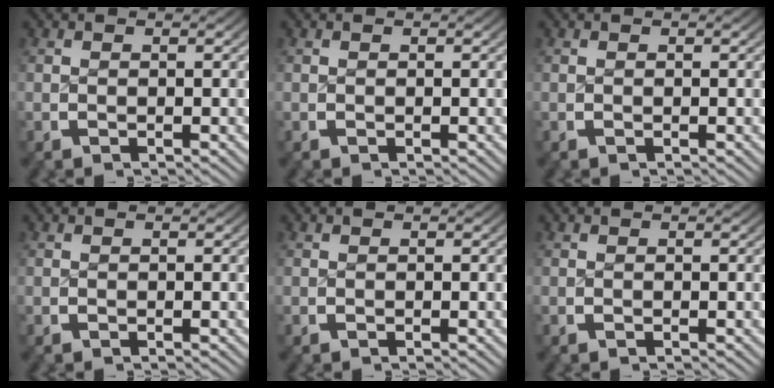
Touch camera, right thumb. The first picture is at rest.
{"total": 0.0}
{"total": 0.0}
{"total": 0.0}
{"total": 0.0}
{"total": 0.0}